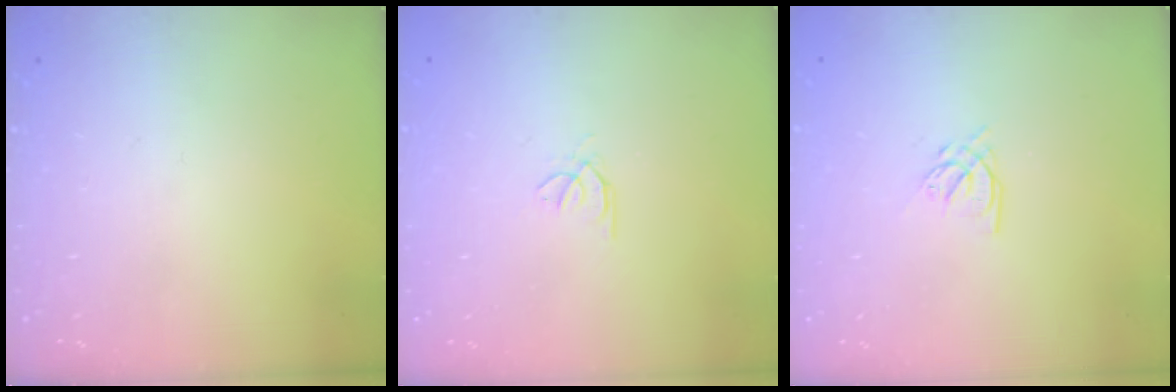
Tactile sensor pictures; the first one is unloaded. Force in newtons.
{"total": 0.5, "press": 0.4, "slide": 0.3}
{"total": 3.4, "press": 3.4, "slide": 0.2}